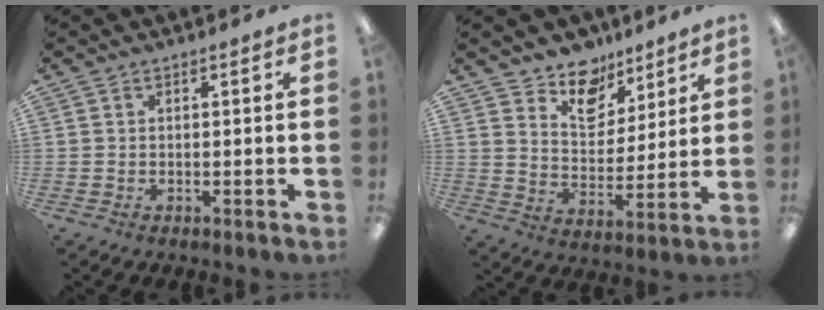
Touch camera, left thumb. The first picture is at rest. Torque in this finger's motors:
{"motor_torque": [0.11, 0.13, -0.17, -0.07, 0.06]}